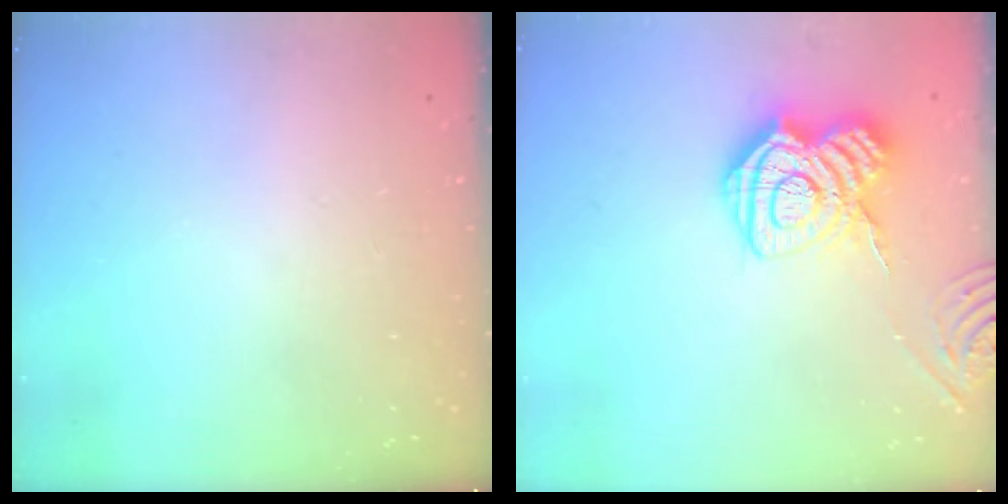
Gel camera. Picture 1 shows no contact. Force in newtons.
{"total": 13.3, "press": 13.3, "slide": 0.8}